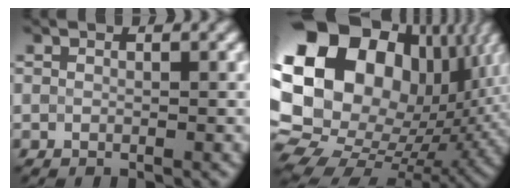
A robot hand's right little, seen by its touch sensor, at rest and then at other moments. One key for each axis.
{"total": 23.5, "fx": 4.2, "fy": 17.6, "fz": 14.9, "tx": -0.322, "ty": 0.011, "tz": 0.049}